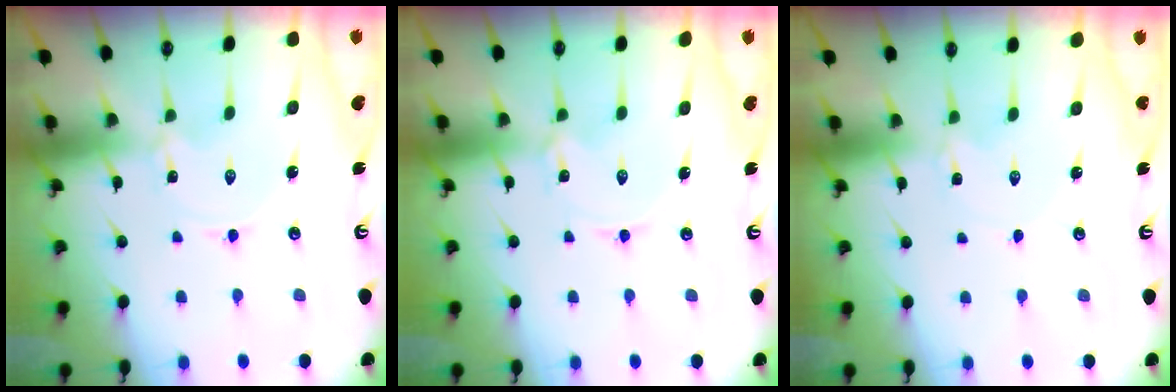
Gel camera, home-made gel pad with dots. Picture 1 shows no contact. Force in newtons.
{"total": 1.2, "press": 1.2, "slide": 0.2}
{"total": 1.8, "press": 1.8, "slide": 0.3}